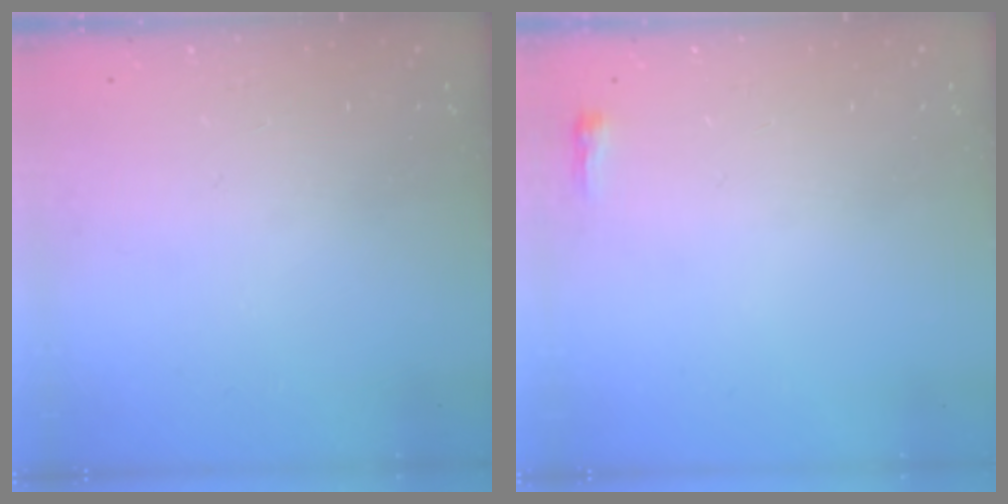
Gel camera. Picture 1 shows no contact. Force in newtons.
{"total": 2.3, "press": 2.2, "slide": 0.7}